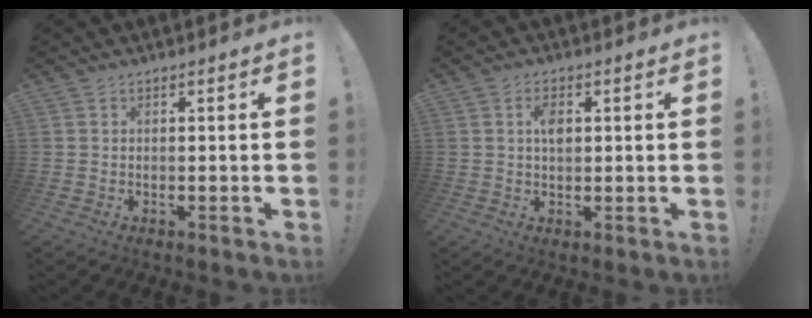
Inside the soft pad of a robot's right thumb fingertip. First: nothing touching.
{"total": 4.4, "force": [0.9, 2.5, 3.4], "torque": [-0.054, 0.001, 0.012]}